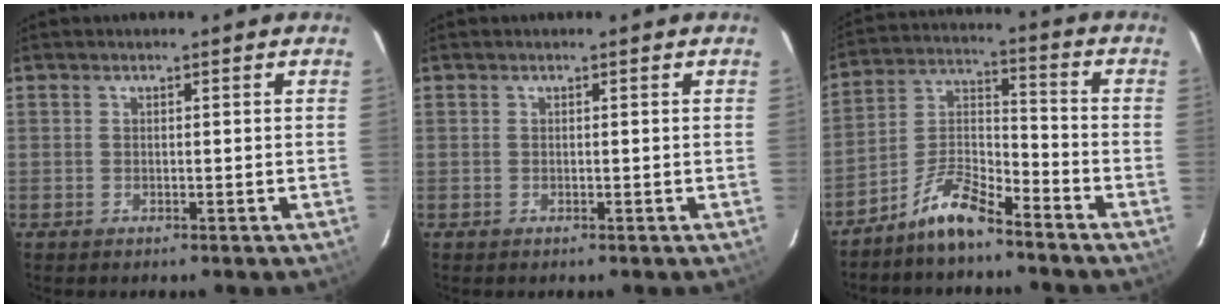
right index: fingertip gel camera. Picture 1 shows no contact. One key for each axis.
{"total": 0.0}
{"total": 9.2, "fx": -7.5, "fy": 2.0, "fz": 4.9, "tx": -0.116, "ty": 0.027, "tz": -0.148}